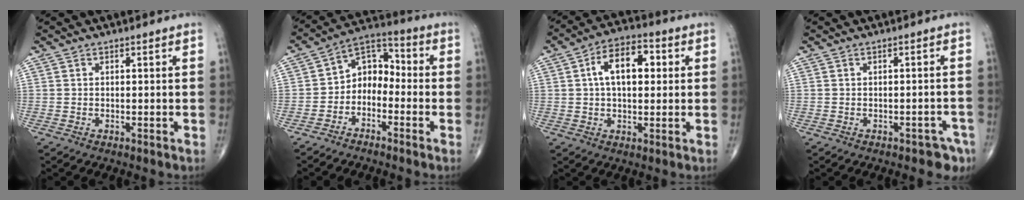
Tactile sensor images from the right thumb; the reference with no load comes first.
{"total": 8.0, "force": [-2.8, 5.9, 4.6], "torque": [-0.047, 0.055, -0.069]}
{"total": 10.7, "force": [2.1, 6.0, 8.6], "torque": [-0.124, 0.020, 0.026]}
{"total": 4.3, "force": [-3.0, 2.3, 2.1], "torque": [-0.014, 0.018, -0.034]}